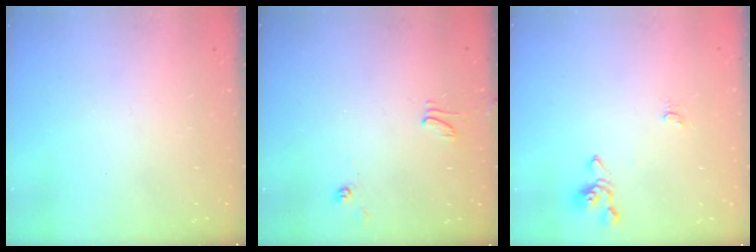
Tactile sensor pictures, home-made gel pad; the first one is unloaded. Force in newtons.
{"total": 0.8, "press": 0.6, "slide": 0.4}
{"total": 0.6, "press": 0.4, "slide": 0.4}